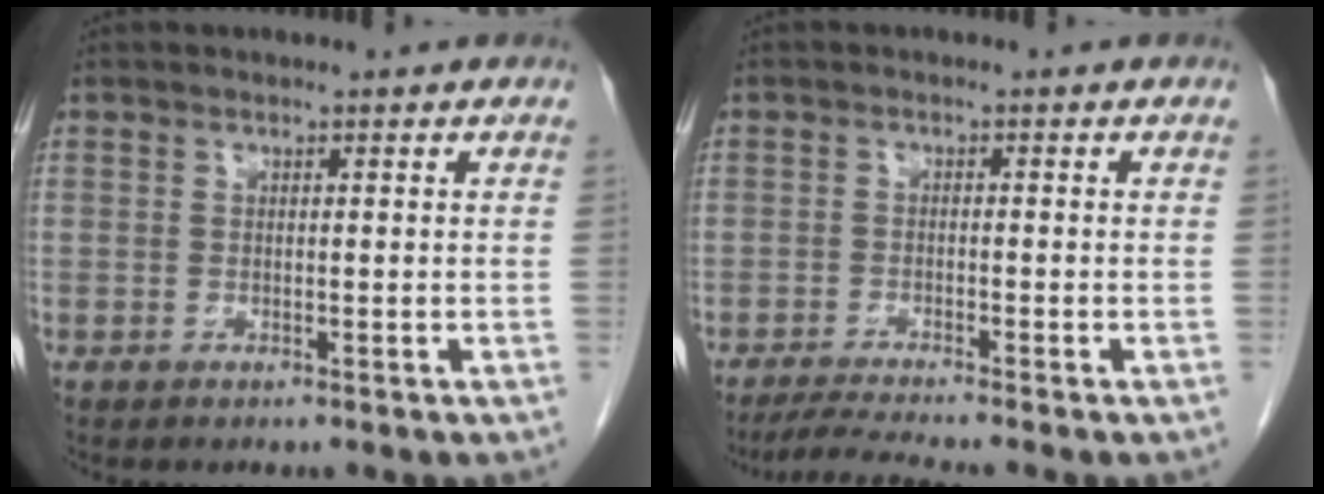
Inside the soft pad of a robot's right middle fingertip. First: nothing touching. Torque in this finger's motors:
{"motor_torque": [0.03, -0.03, 0.00, 0.00]}